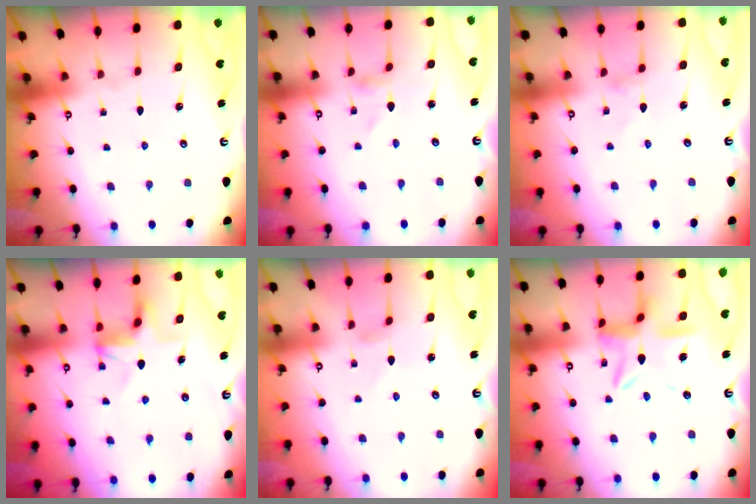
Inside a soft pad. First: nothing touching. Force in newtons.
{"total": 1.1, "press": 1.1, "slide": 0.2}
{"total": 0.0}
{"total": 3.9, "press": 3.9, "slide": 0.4}
{"total": 0.0}
{"total": 11.6, "press": 11.5, "slide": 1.2}